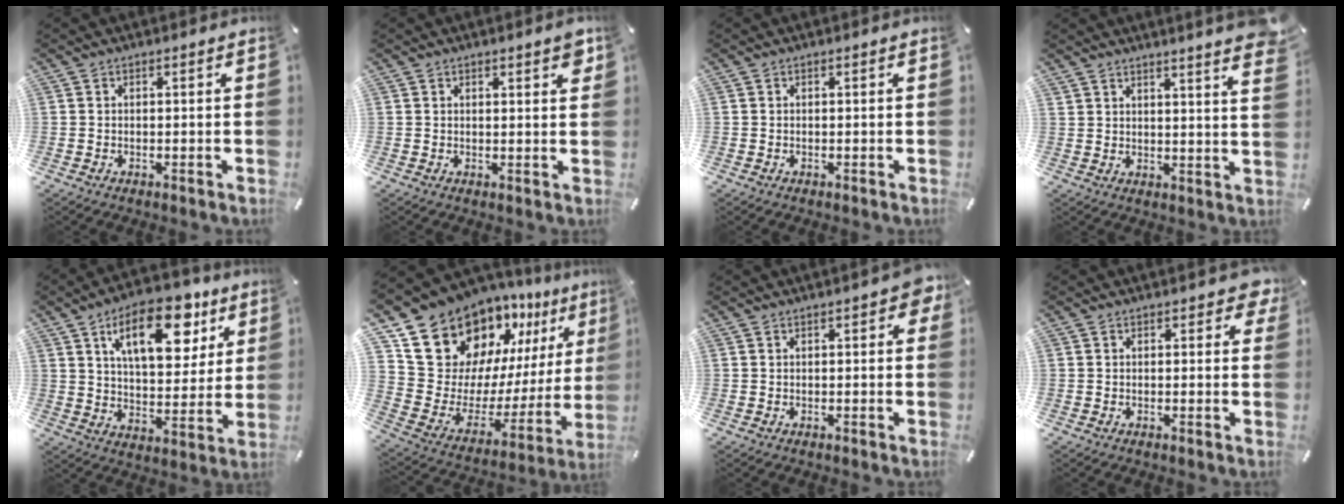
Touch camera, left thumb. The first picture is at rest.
{"total": 2.5, "force": [1.8, 0.8, 1.6], "torque": [-0.018, -0.007, 0.029]}
{"total": 0.0}
{"total": 5.0, "force": [4.4, 0.3, 2.4], "torque": [-0.035, -0.032, 0.075]}
{"total": 18.9, "force": [9.9, 9.6, 12.9], "torque": [-0.185, -0.037, 0.160]}
{"total": 17.4, "force": [13.6, 9.9, 4.5], "torque": [-0.078, -0.130, 0.249]}
{"total": 3.5, "force": [1.0, 1.2, 3.1], "torque": [-0.038, -0.002, 0.011]}
{"total": 2.7, "force": [1.3, 1.5, 1.8], "torque": [-0.015, -0.003, 0.017]}